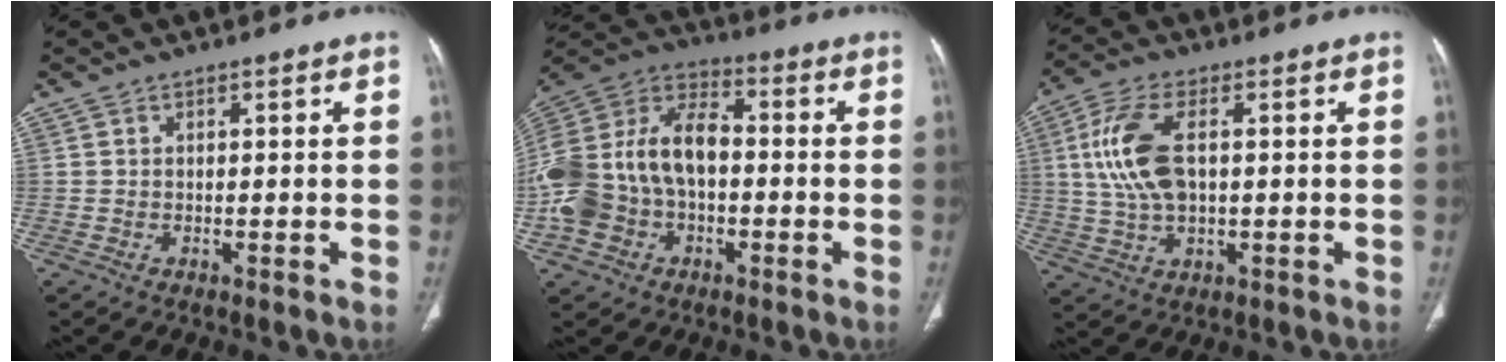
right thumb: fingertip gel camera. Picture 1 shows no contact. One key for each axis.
{"total": 21.5, "fx": -2.2, "fy": 14.7, "fz": 15.5, "tx": -0.330, "ty": 0.044, "tz": -0.041}
{"total": 11.7, "fx": 1.6, "fy": 6.0, "fz": 9.9, "tx": -0.214, "ty": 0.008, "tz": 0.034}